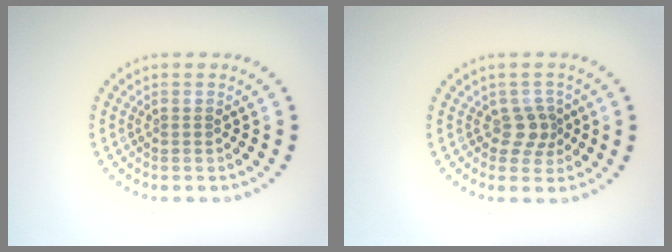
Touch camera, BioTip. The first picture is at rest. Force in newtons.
{"total": 2.1, "press": 1.6, "slide": 1.3}